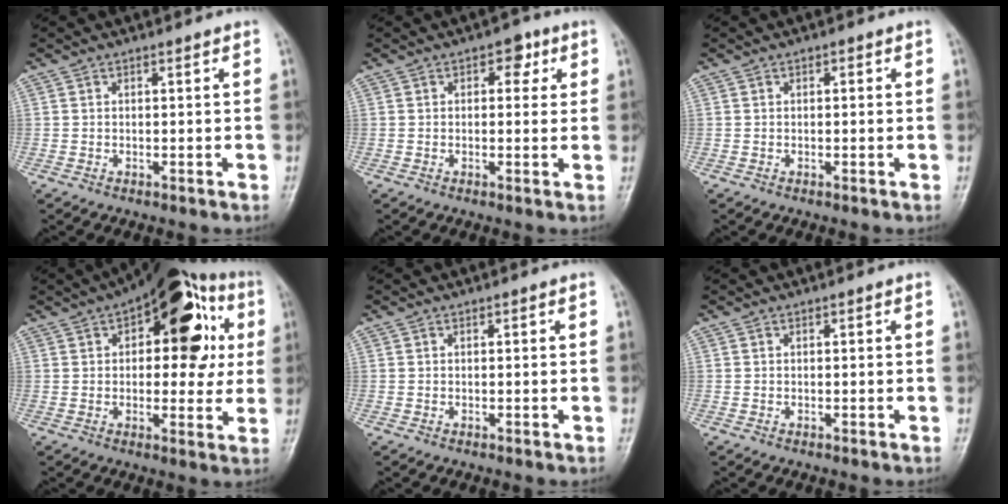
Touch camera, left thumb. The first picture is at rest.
{"total": 4.0, "force": [1.5, 2.6, 2.6], "torque": [-0.005, 0.001, 0.011]}
{"total": 1.0, "force": [0.1, 0.6, 0.7], "torque": [-0.002, 0.003, -0.002]}
{"total": 20.9, "force": [5.7, 10.5, 17.1], "torque": [-0.175, 0.018, 0.067]}
{"total": 0.0}
{"total": 0.0}